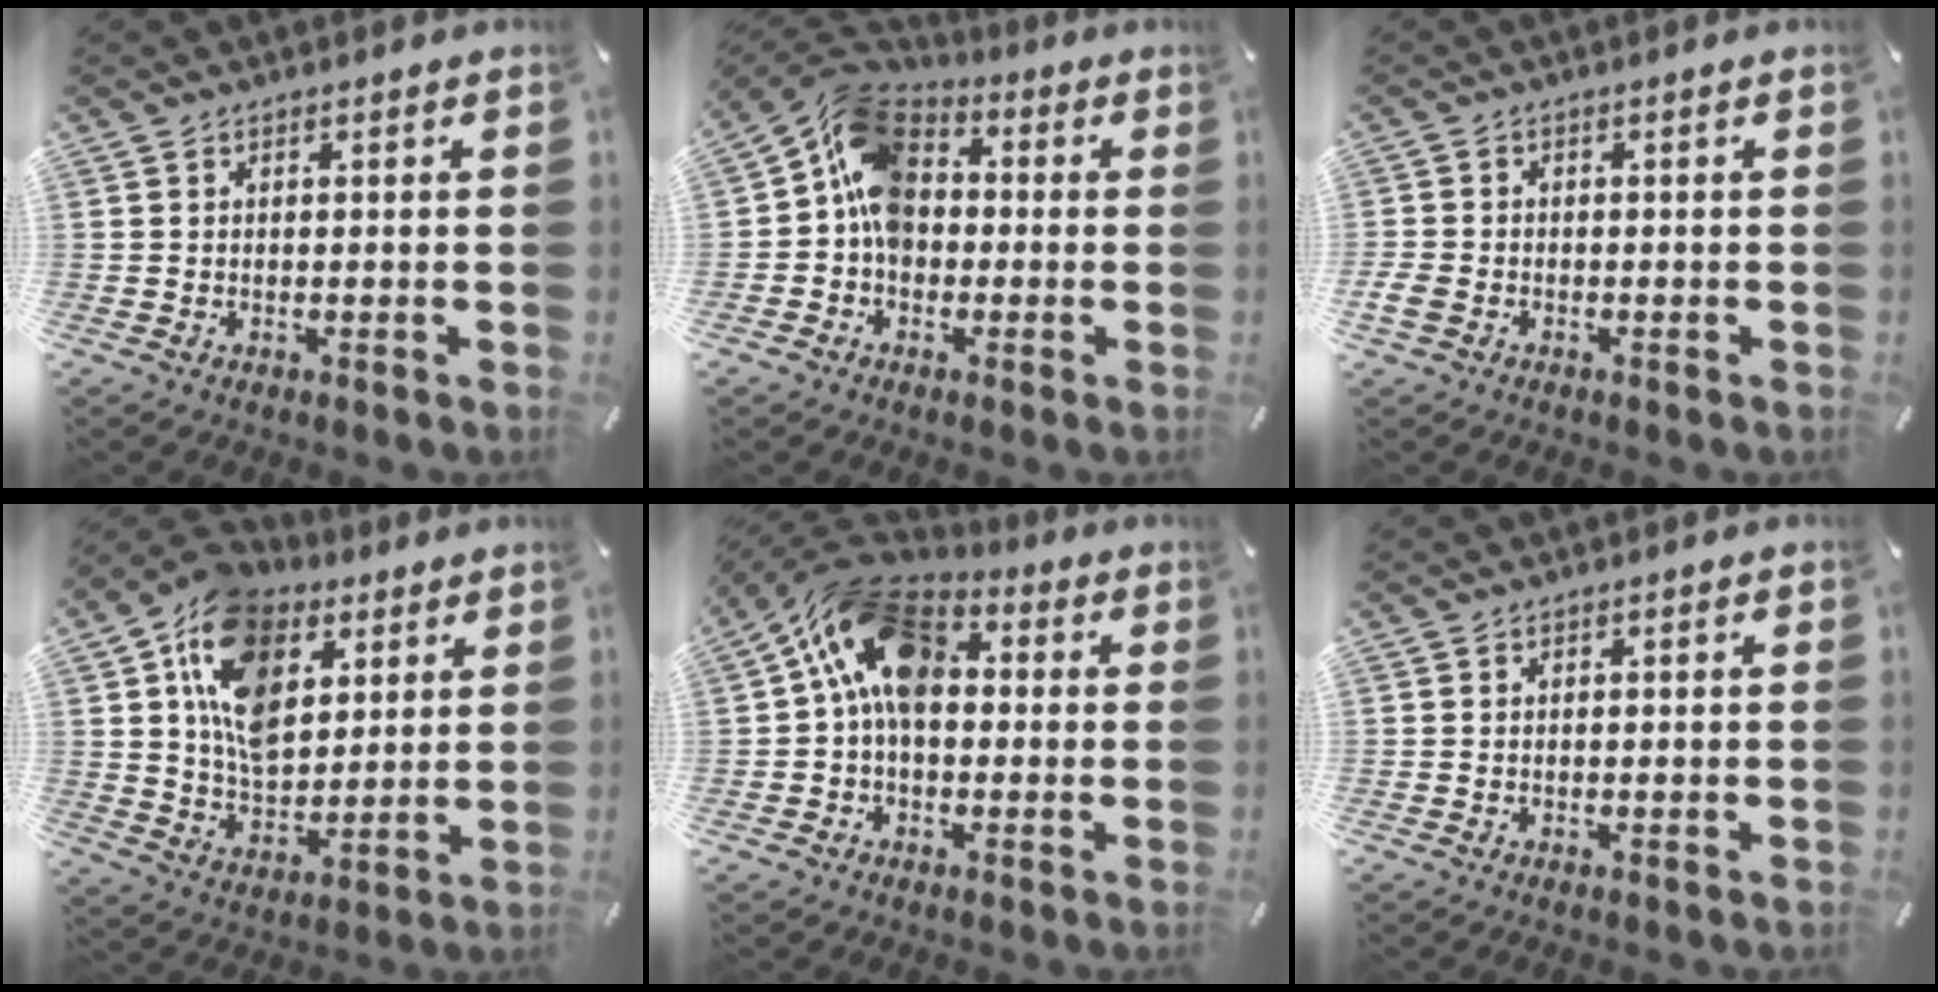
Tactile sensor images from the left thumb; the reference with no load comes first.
{"total": 12.2, "force": [0.0, 9.7, 7.5], "torque": [-0.145, 0.020, -0.002]}
{"total": 2.7, "force": [-1.2, 2.1, 1.4], "torque": [-0.036, -0.001, -0.024]}
{"total": 16.3, "force": [6.7, 11.4, 9.6], "torque": [-0.186, -0.016, 0.125]}
{"total": 15.4, "force": [2.3, 10.2, 11.3], "torque": [-0.209, 0.005, 0.040]}
{"total": 0.0}